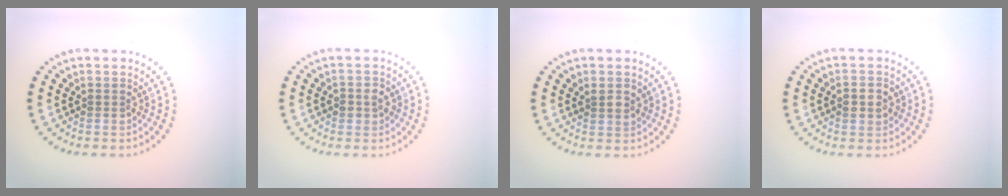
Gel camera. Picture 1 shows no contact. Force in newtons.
{"total": 1.6, "press": 1.5, "slide": 0.3}
{"total": 1.5, "press": 1.3, "slide": 0.6}
{"total": 1.7, "press": 1.7, "slide": 0.2}